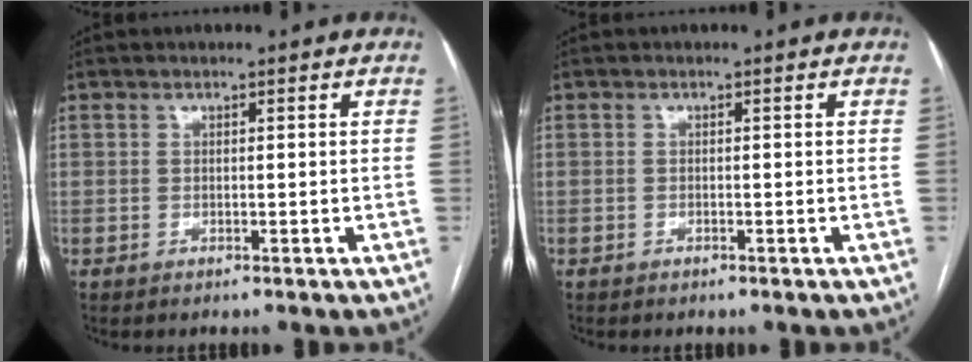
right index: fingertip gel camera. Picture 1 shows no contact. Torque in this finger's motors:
{"motor_torque": [0.32, -0.14, 0.10, 0.01]}